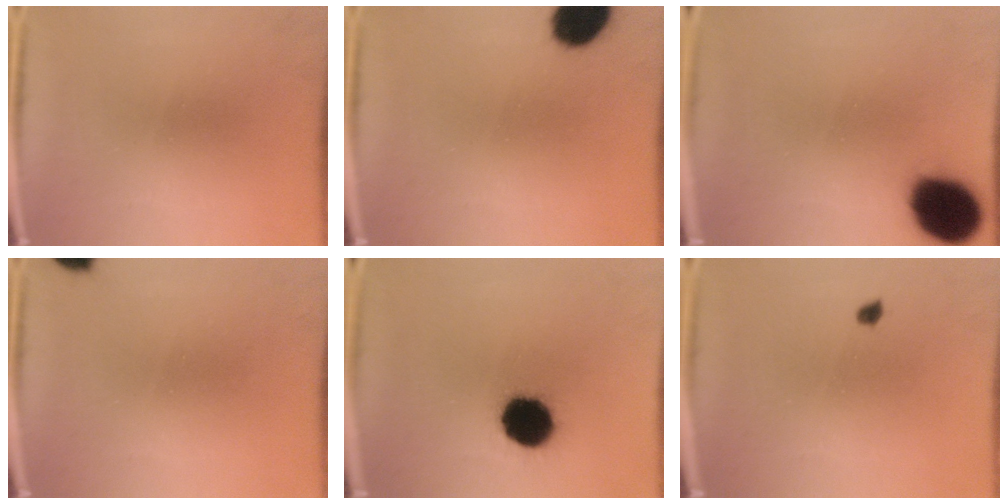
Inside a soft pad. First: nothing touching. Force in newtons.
{"total": 10.5}
{"total": 17.8}
{"total": 5.8}
{"total": 14.5}
{"total": 1.1}